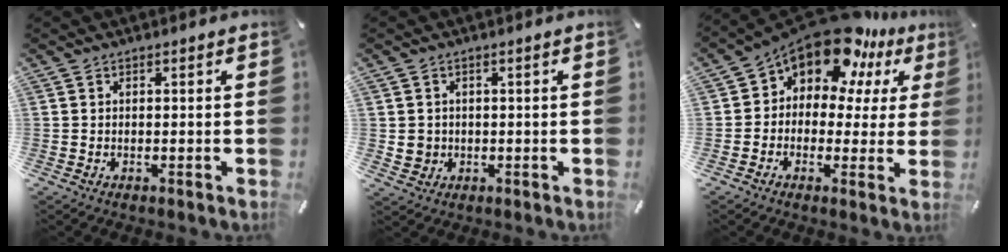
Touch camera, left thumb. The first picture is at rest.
{"total": 3.1, "force": [0.1, 3.1, 0.5], "torque": [-0.004, 0.001, 0.001]}
{"total": 13.9, "force": [10.5, 6.5, 6.3], "torque": [-0.124, -0.086, 0.186]}